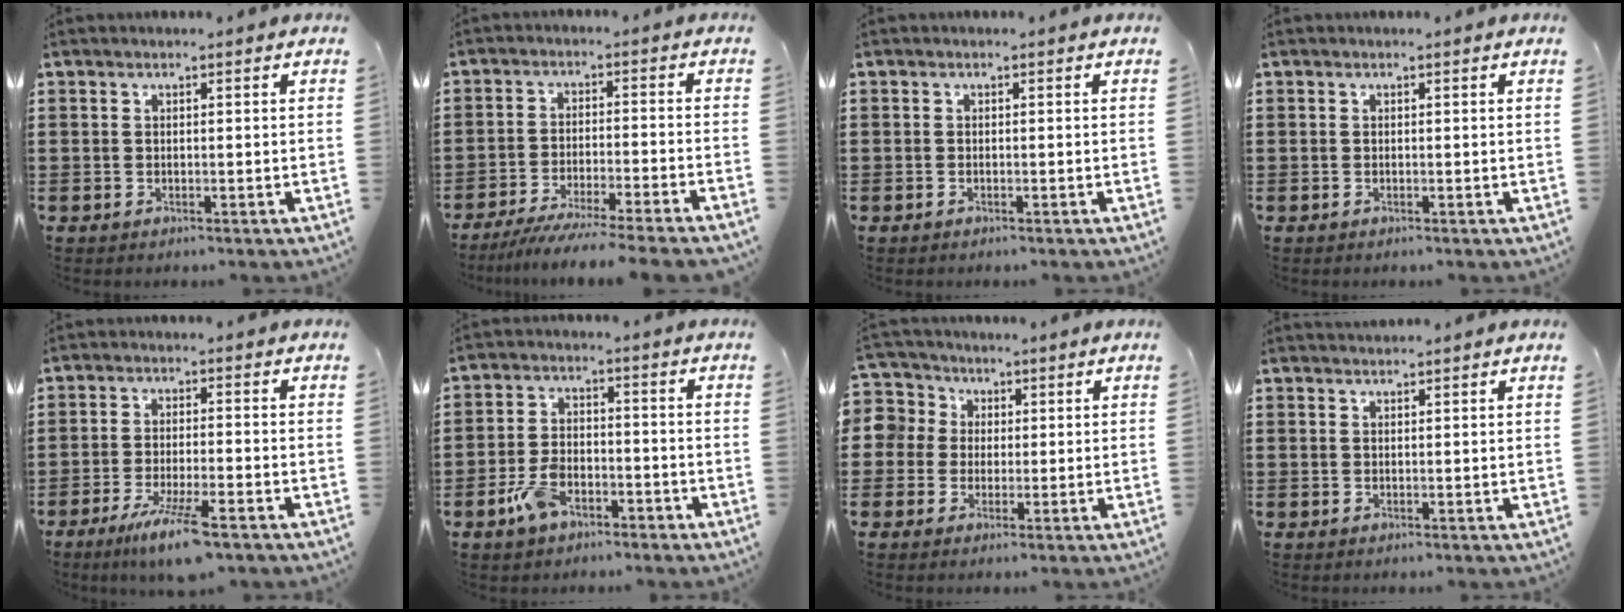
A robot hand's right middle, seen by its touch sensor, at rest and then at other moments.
{"total": 5.5, "force": [-5.1, -0.4, 2.0], "torque": [-0.038, -0.017, -0.100]}
{"total": 0.0}
{"total": 0.0}
{"total": 6.8, "force": [-4.6, 0.6, 5.0], "torque": [-0.095, -0.012, -0.081]}
{"total": 4.7, "force": [-2.3, 2.4, 3.3], "torque": [-0.073, 0.002, -0.046]}
{"total": 4.9, "force": [0.3, 4.9, -0.2], "torque": [-0.042, 0.003, -0.006]}
{"total": 0.9, "force": [0.9, 0.1, 0.0], "torque": [-0.002, 0.000, 0.018]}